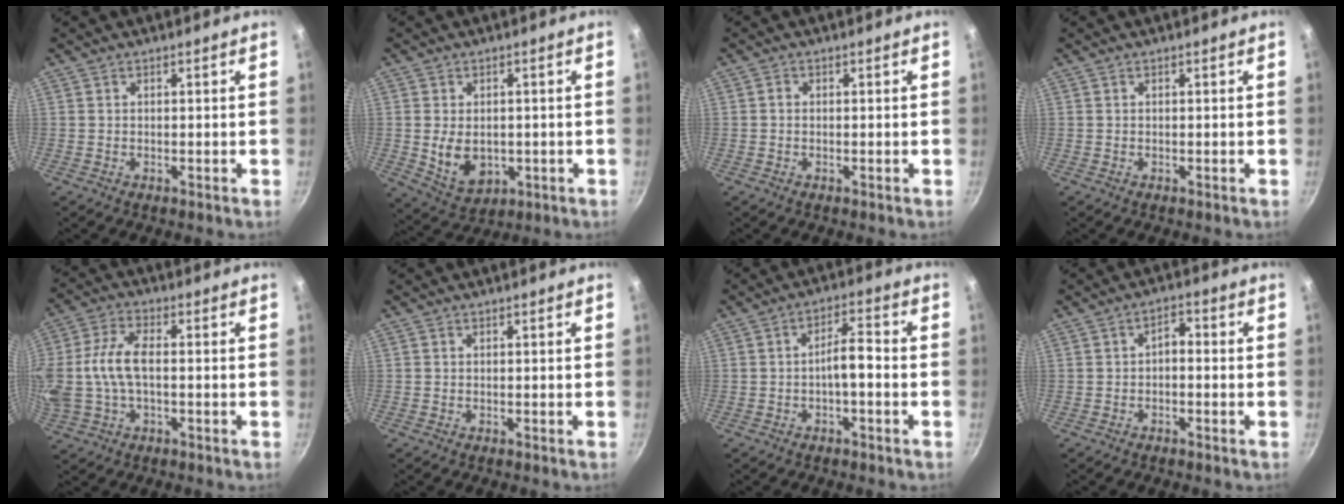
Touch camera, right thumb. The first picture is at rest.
{"total": 8.3, "force": [-0.6, 5.9, 5.8], "torque": [-0.086, -0.010, 0.007]}
{"total": 0.7, "force": [-0.1, 0.6, 0.3], "torque": [-0.004, 0.004, -0.003]}
{"total": 0.0}
{"total": 13.0, "force": [-0.5, 7.1, 10.9], "torque": [-0.239, 0.015, -0.020]}
{"total": 0.0}
{"total": 4.9, "force": [-1.4, 1.5, 4.5], "torque": [-0.074, 0.029, -0.025]}
{"total": 2.8, "force": [-0.8, 1.6, 2.2], "torque": [-0.027, 0.019, -0.015]}